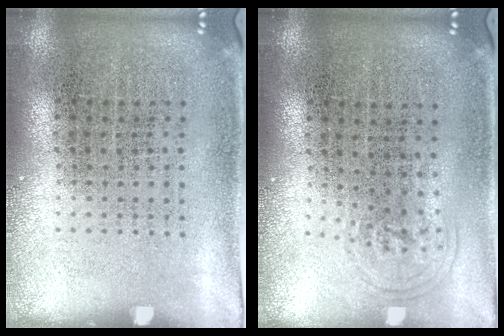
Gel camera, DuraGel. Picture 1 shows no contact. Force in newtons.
{"total": 0.7, "press": 0.6, "slide": 0.5}